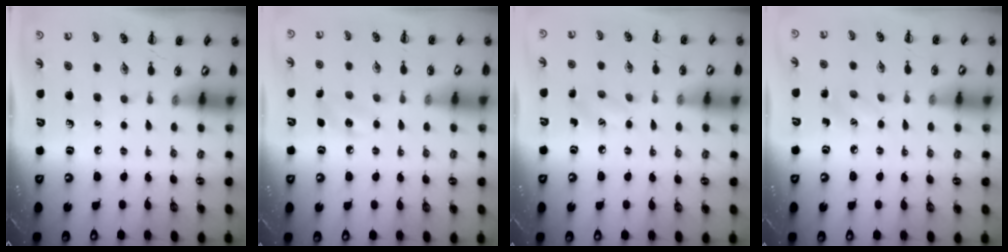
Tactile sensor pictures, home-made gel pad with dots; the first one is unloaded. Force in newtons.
{"total": 7.4, "press": 7.1, "slide": 1.7}
{"total": 6.7, "press": 6.4, "slide": 1.8}
{"total": 4.6, "press": 4.4, "slide": 1.3}